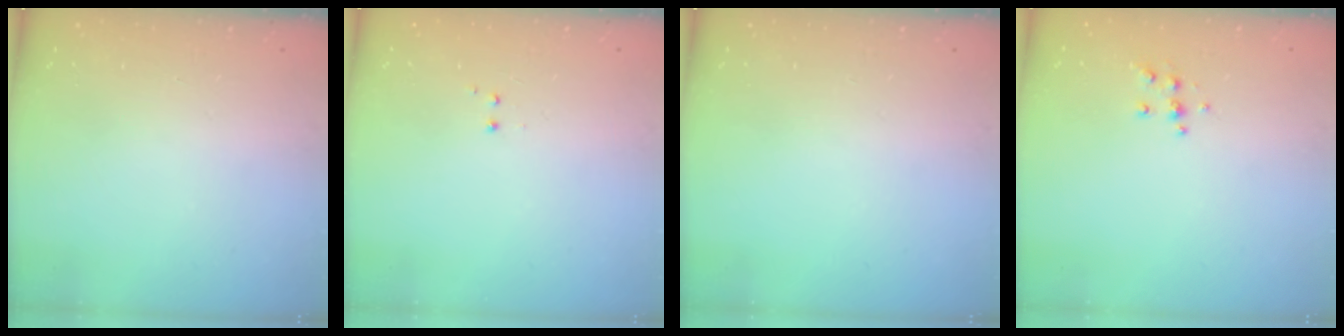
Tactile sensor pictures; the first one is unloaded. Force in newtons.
{"total": 1.2, "press": 1.0, "slide": 0.6}
{"total": 0.0}
{"total": 5.1, "press": 5.1, "slide": 0.5}